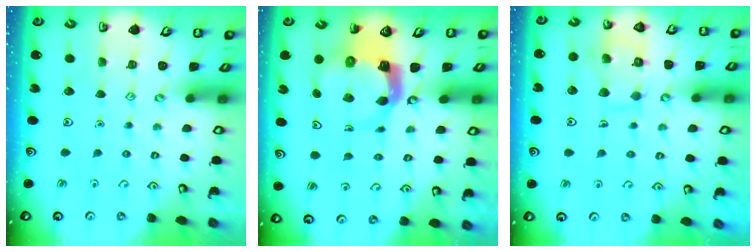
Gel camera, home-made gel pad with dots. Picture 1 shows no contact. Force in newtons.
{"total": 4.6, "press": 4.6, "slide": 0.5}
{"total": 10.9, "press": 10.9, "slide": 0.5}